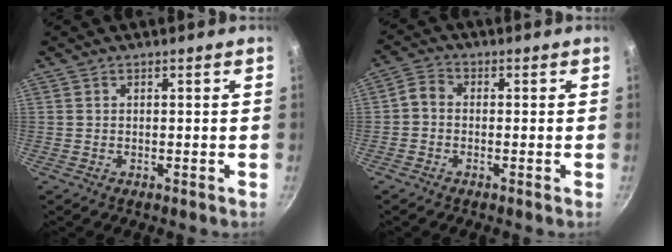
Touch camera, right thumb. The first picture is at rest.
{"total": 2.8, "force": [-0.9, 2.1, 1.6], "torque": [-0.037, 0.017, -0.029]}